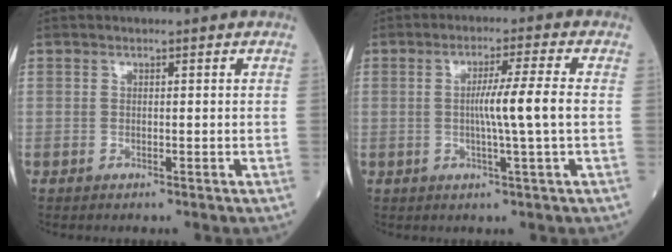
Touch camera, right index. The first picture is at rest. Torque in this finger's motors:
{"motor_torque": [0.99, -0.12, 0.51, 0.12]}